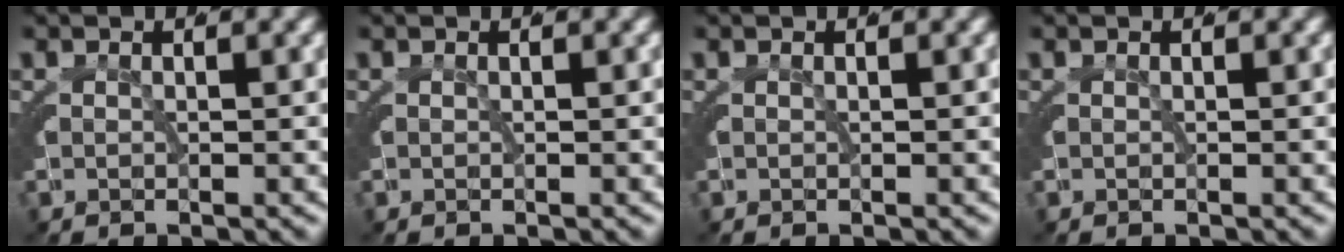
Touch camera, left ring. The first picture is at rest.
{"total": 0.0}
{"total": 0.0}
{"total": 0.0}